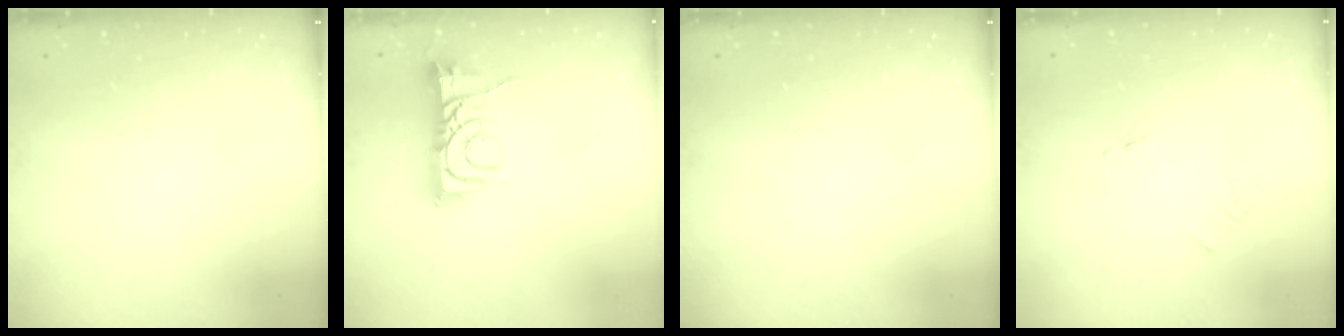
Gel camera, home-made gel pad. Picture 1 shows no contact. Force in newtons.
{"total": 9.4, "press": 9.3, "slide": 0.8}
{"total": 0.0}
{"total": 1.6, "press": 1.6, "slide": 0.1}